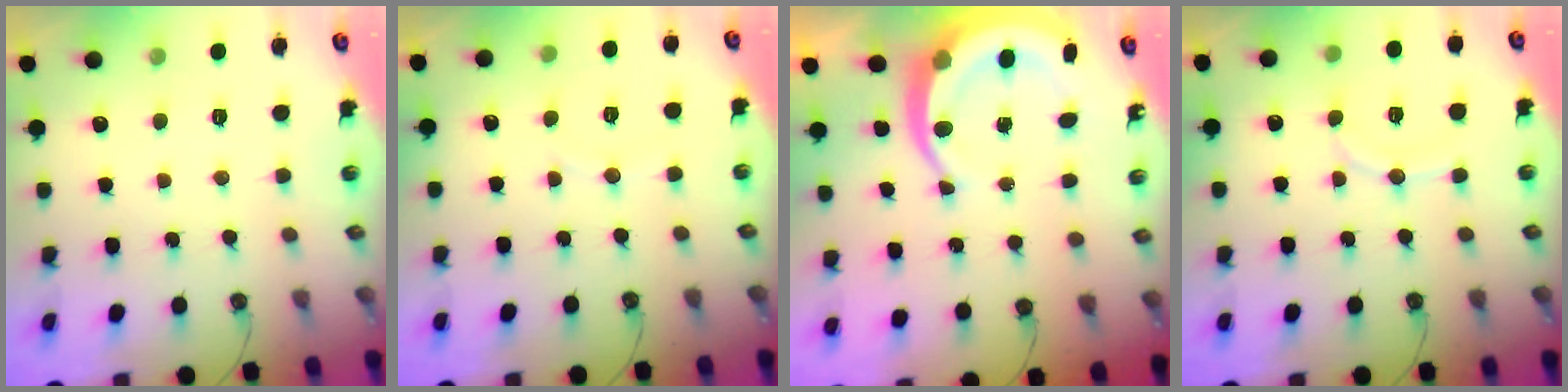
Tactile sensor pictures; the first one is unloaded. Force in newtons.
{"total": 5.2, "press": 5.2, "slide": 0.6}
{"total": 9.4, "press": 9.3, "slide": 1.3}
{"total": 8.2, "press": 8.0, "slide": 1.6}